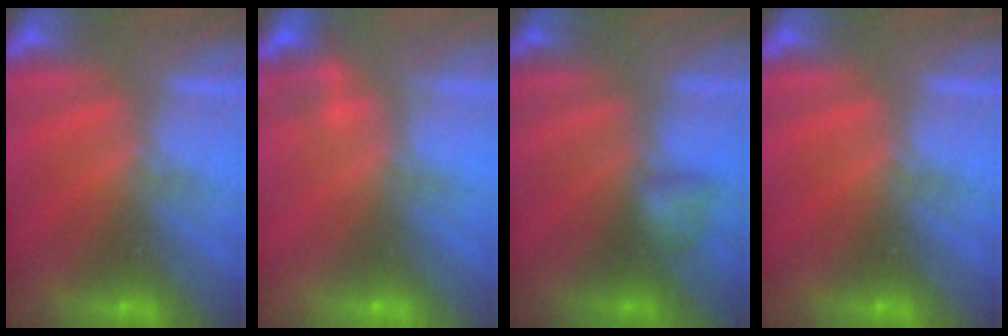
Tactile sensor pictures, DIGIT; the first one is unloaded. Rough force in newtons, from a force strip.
{"total": 2.2}
{"total": 1.9}
{"total": 0.0}